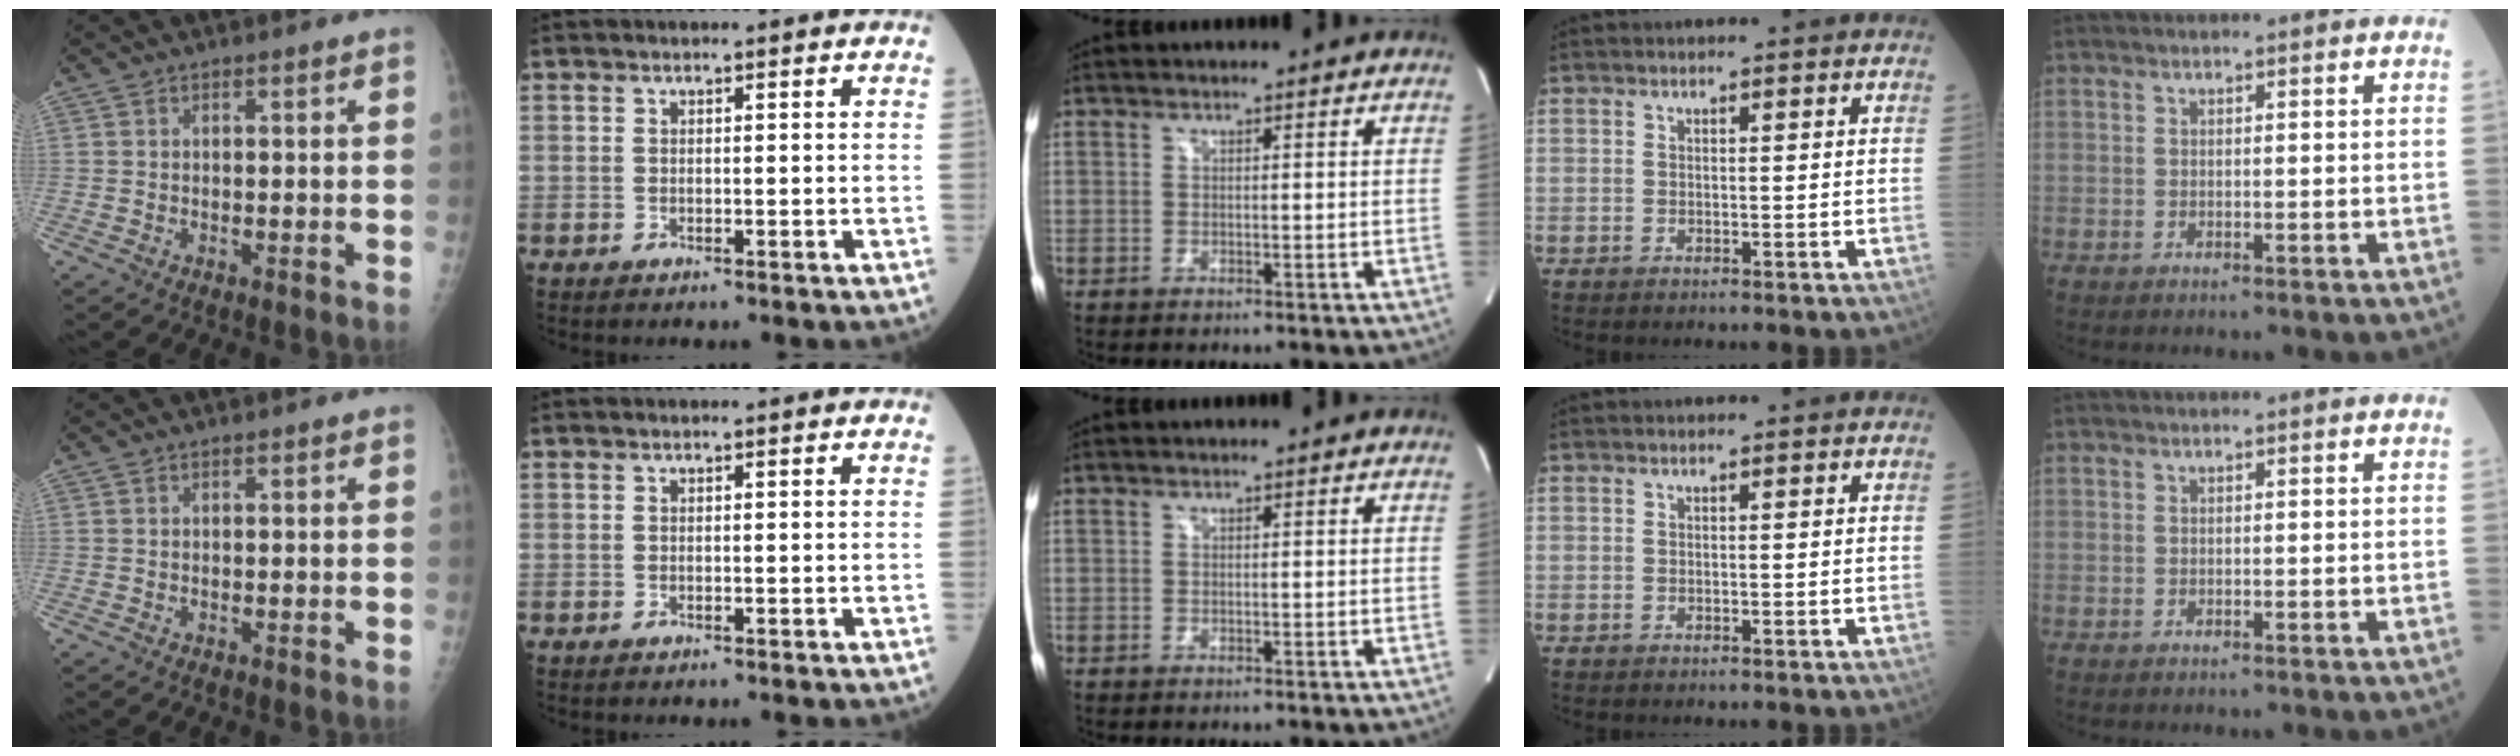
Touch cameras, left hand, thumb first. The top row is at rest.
{}